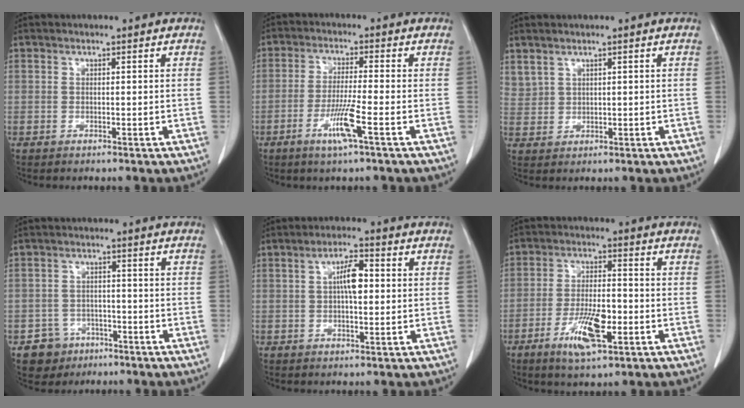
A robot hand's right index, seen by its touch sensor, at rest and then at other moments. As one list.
[{"total": 6.3, "force": [-2.8, -0.4, 5.6], "torque": [-0.108, -0.014, -0.055]}, {"total": 3.0, "force": [2.3, 1.9, 0.7], "torque": [-0.015, 0.008, 0.060]}, {"total": 5.0, "force": [-2.8, 4.1, 0.3], "torque": [-0.001, 0.014, -0.040]}, {"total": 4.9, "force": [0.6, 1.4, 4.6], "torque": [-0.083, 0.010, 0.008]}, {"total": 8.7, "force": [-3.6, 2.5, 7.5], "torque": [-0.145, -0.005, -0.059]}]